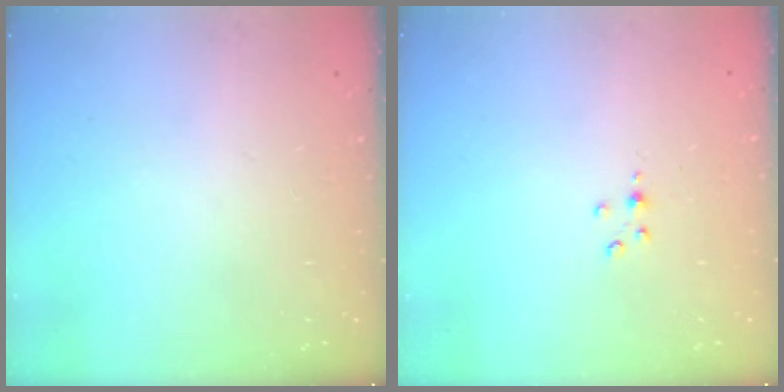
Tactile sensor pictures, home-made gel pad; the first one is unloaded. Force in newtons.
{"total": 3.2, "press": 3.1, "slide": 0.5}